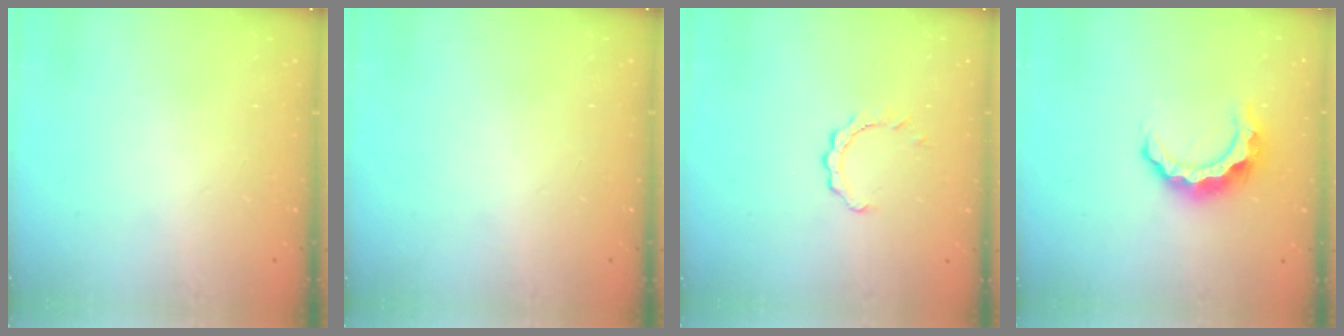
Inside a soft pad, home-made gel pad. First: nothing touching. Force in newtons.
{"total": 0.0}
{"total": 2.9, "press": 2.9, "slide": 0.3}
{"total": 9.8, "press": 9.7, "slide": 0.9}